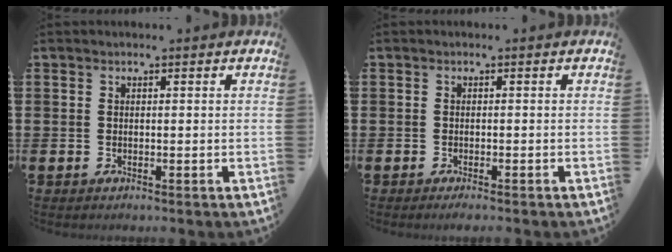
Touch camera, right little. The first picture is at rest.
{"total": 0.8, "force": [-0.6, 0.0, 0.4], "torque": [-0.007, -0.003, -0.012]}